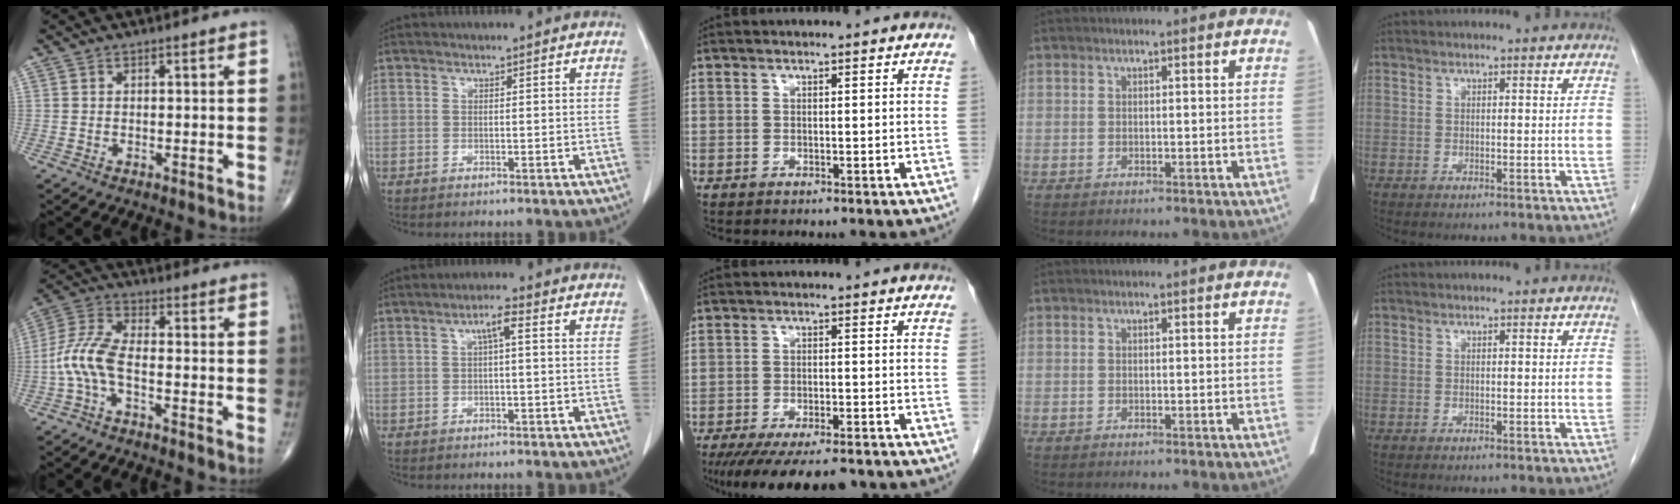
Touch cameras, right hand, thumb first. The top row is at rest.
{"thumb": {"total": 8.2, "force": [-2.5, 3.3, 7.0], "torque": [-0.164, 0.031, -0.059]}, "index": {"total": 2.8, "force": [0.6, 0.3, 2.7], "torque": [-0.048, 0.007, 0.011]}, "middle": {"total": 13.4, "force": [-10.9, 3.2, 7.1], "torque": [-0.120, -0.023, -0.159]}}